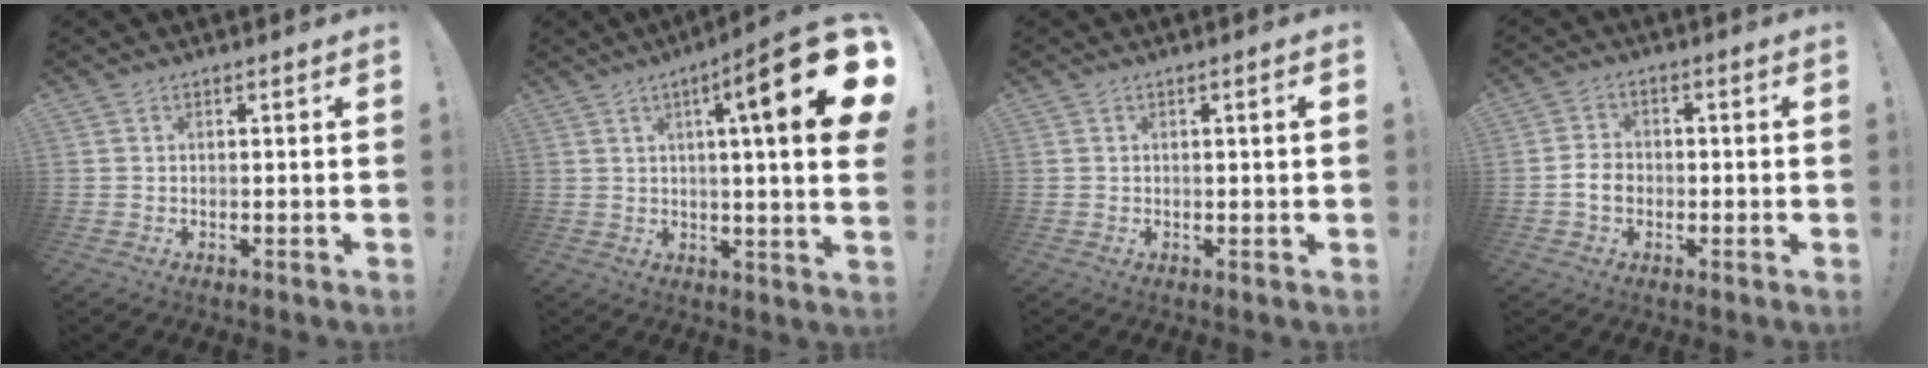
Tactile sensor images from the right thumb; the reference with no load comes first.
{"total": 19.5, "force": [5.6, 2.6, 18.5], "torque": [-0.261, -0.031, 0.071]}
{"total": 1.4, "force": [0.3, -0.2, 1.3], "torque": [-0.015, -0.005, 0.002]}
{"total": 5.2, "force": [-1.6, 4.2, 2.6], "torque": [-0.033, 0.009, -0.029]}